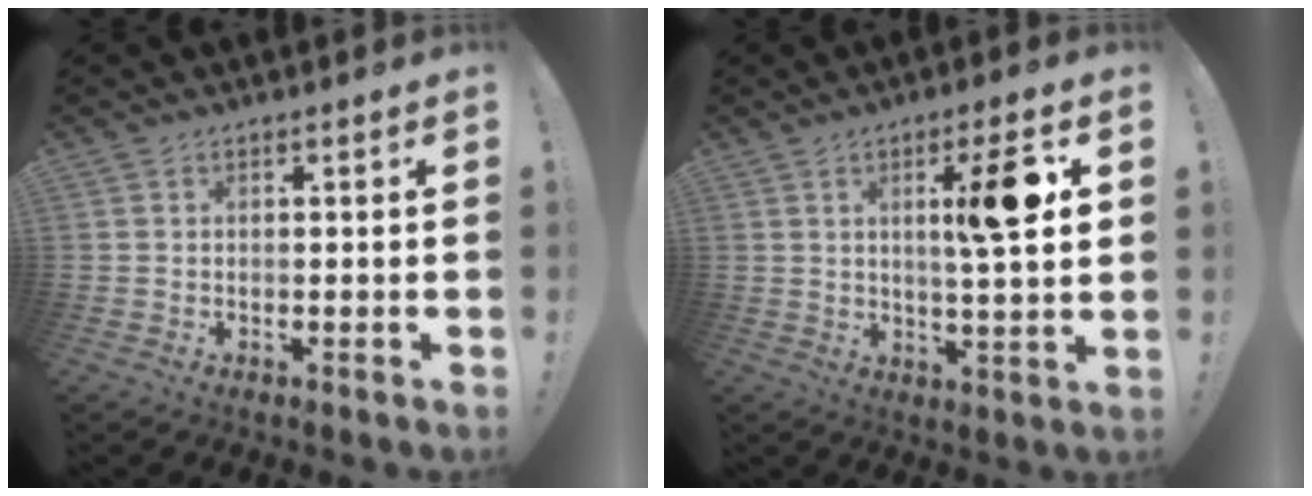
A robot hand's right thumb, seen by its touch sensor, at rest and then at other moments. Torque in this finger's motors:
{"motor_torque": [-0.12, 0.29, 0.64, -0.25, 0.16]}